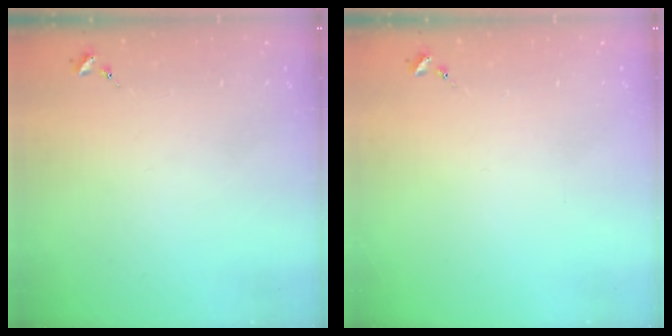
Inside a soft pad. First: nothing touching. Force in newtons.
{"total": 0.0}